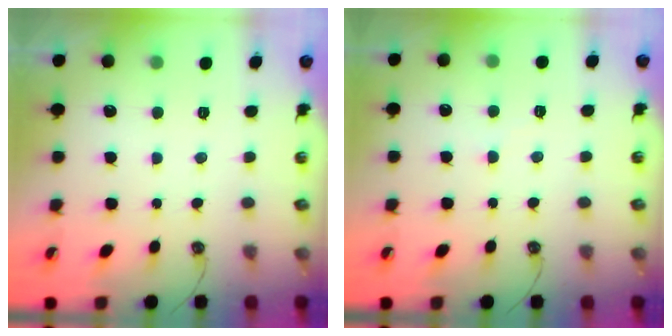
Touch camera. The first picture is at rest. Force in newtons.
{"total": 0.8, "press": 0.8, "slide": 0.2}